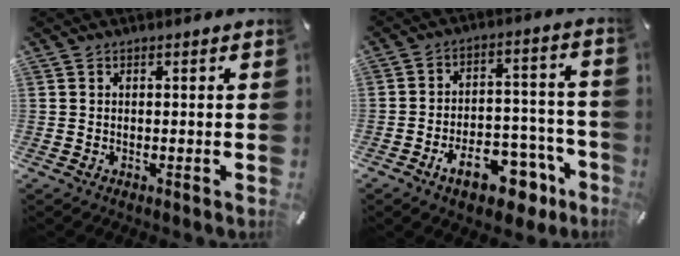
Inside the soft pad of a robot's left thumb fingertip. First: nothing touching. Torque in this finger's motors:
{"motor_torque": [0.35, 3.43, 0.44, 0.63, 0.08]}